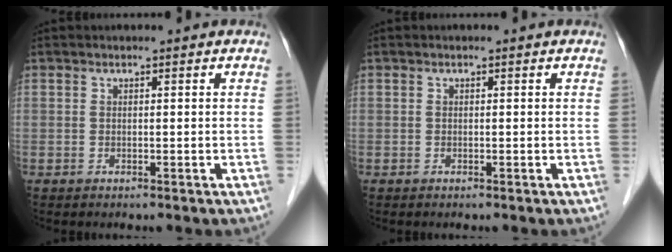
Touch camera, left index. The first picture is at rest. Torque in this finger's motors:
{"motor_torque": [0.00, 0.00, 0.00, 0.00]}